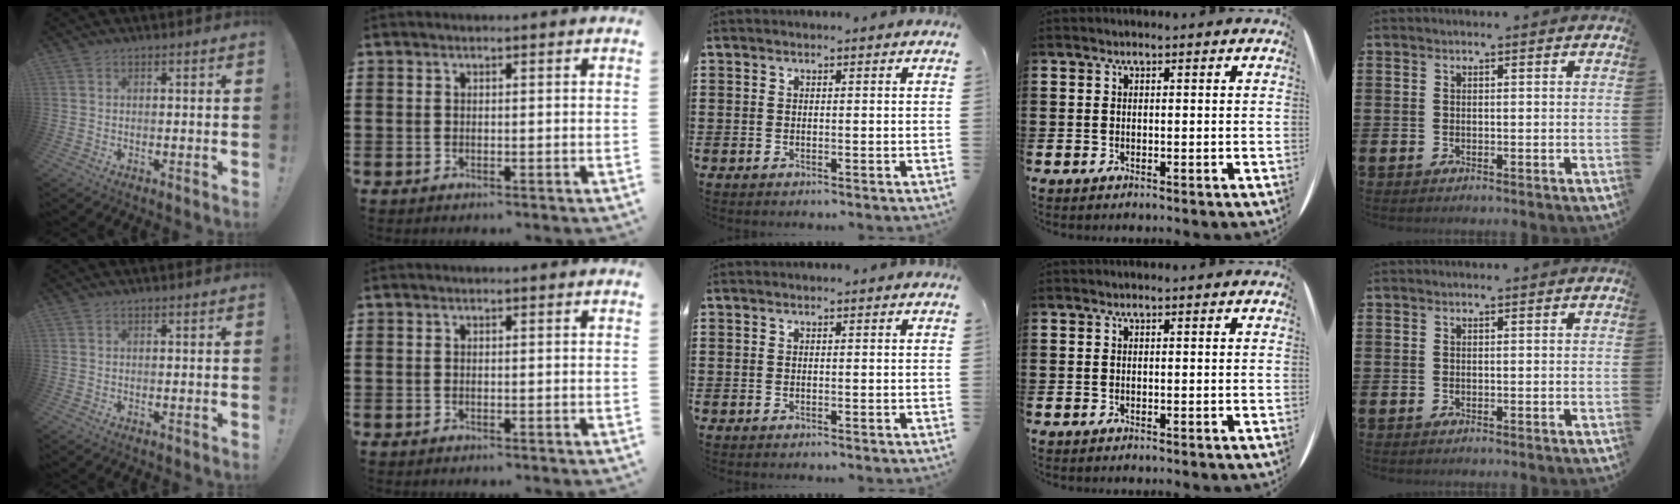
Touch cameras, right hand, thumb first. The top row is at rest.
{}